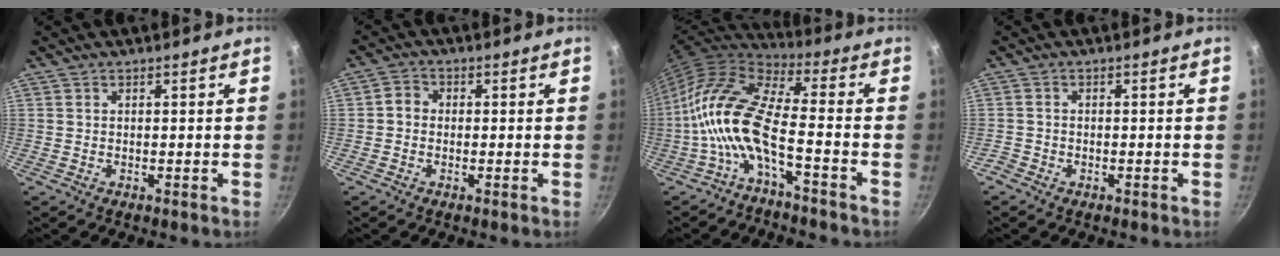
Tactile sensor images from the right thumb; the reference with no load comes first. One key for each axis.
{"total": 2.7, "fx": -0.2, "fy": 2.3, "fz": 1.3, "tx": -0.018, "ty": 0.009, "tz": -0.012}
{"total": 14.1, "fx": -4.8, "fy": 5.1, "fz": 12.3, "tx": -0.254, "ty": 0.053, "tz": -0.105}
{"total": 1.5, "fx": -1.2, "fy": 1.0, "fz": 0.4, "tx": -0.016, "ty": 0.007, "tz": -0.026}